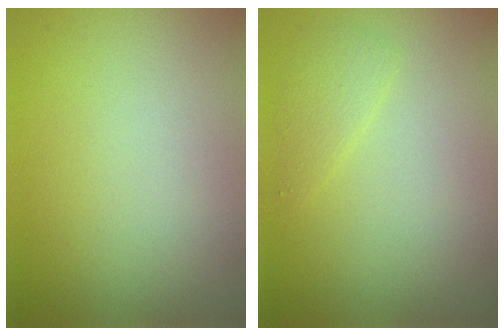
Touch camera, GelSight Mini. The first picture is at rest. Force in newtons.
{"total": 1.3, "press": 1.3, "slide": 0.0}